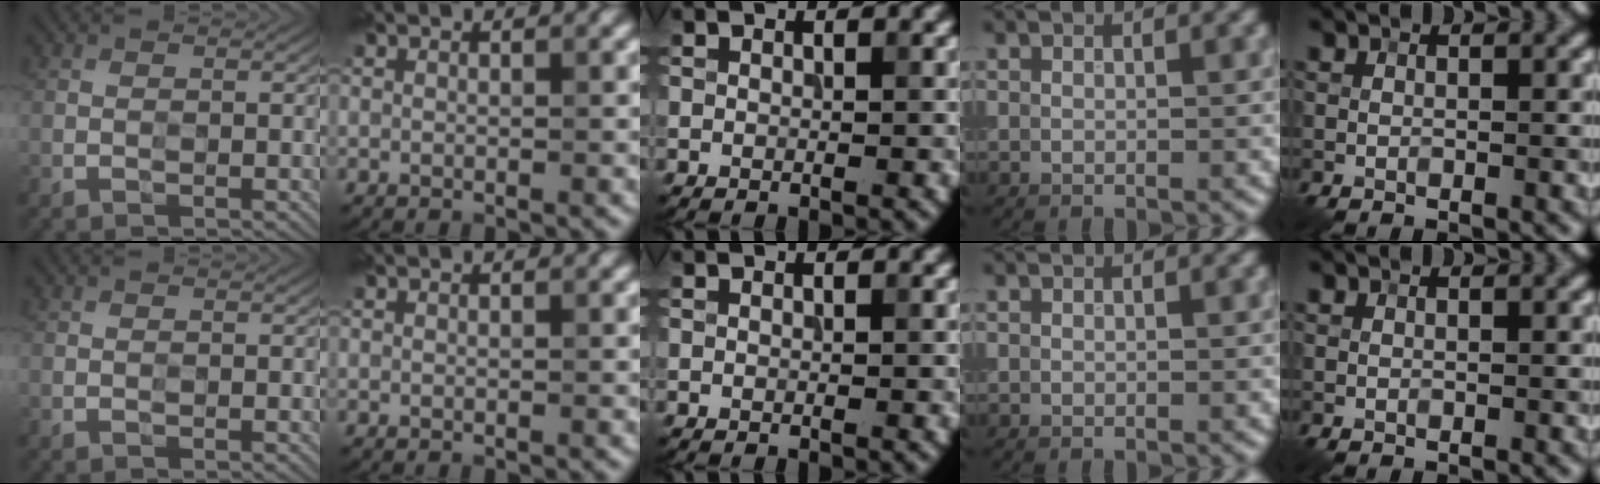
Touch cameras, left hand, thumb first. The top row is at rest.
{}